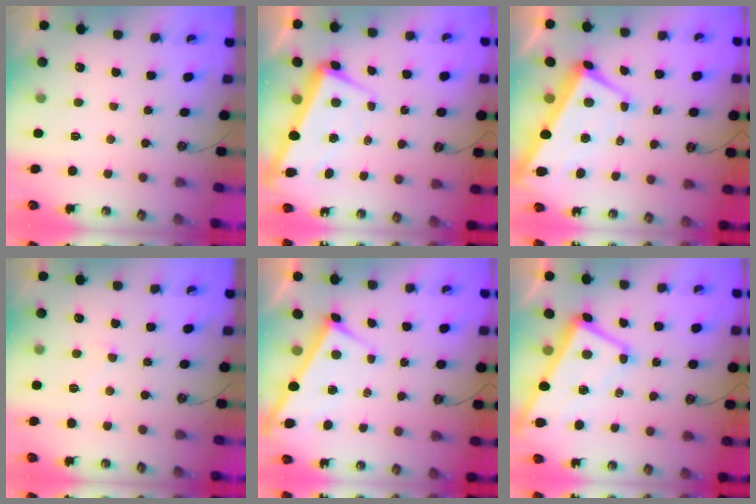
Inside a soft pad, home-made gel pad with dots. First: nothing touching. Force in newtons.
{"total": 1.3, "press": 0.4, "slide": 1.2}
{"total": 1.8, "press": 1.1, "slide": 1.3}
{"total": 4.0, "press": 3.9, "slide": 0.9}
{"total": 2.6, "press": 2.6, "slide": 0.4}
{"total": 1.2, "press": 0.4, "slide": 1.1}